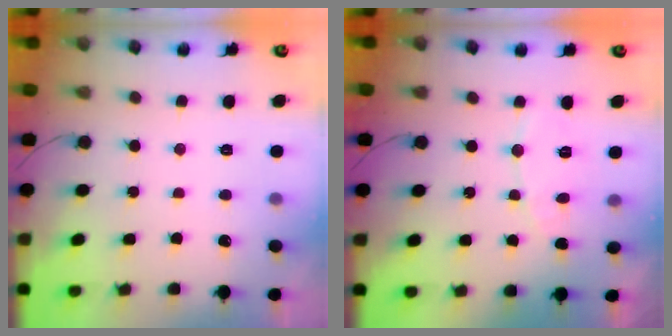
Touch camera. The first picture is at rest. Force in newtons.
{"total": 6.0, "press": 6.0, "slide": 0.5}